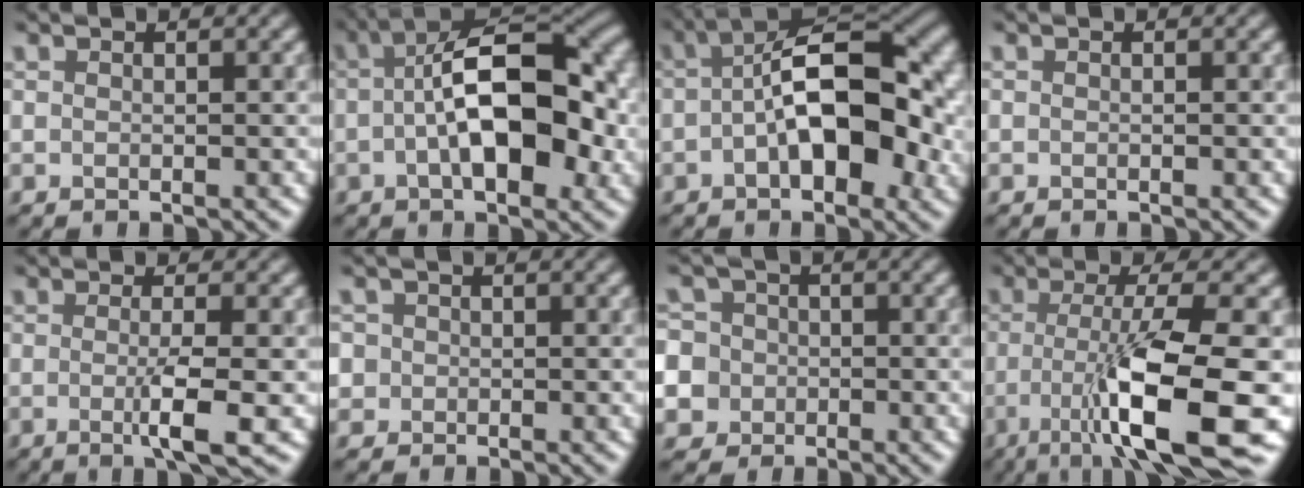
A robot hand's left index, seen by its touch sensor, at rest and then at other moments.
{"total": 11.2, "force": [-0.5, 5.1, 10.0], "torque": [-0.147, 0.016, -0.014]}
{"total": 10.5, "force": [-0.5, 4.8, 9.3], "torque": [-0.139, 0.014, -0.017]}
{"total": 0.0}
{"total": 3.6, "force": [-0.7, 0.6, 3.5], "torque": [-0.059, -0.008, -0.014]}
{"total": 2.4, "force": [0.6, 2.2, 0.7], "torque": [0.000, 0.013, 0.001]}
{"total": 9.6, "force": [-2.1, 9.0, 2.5], "torque": [-0.071, 0.002, -0.065]}
{"total": 10.9, "force": [-3.3, 2.1, 10.1], "torque": [-0.156, -0.004, -0.059]}